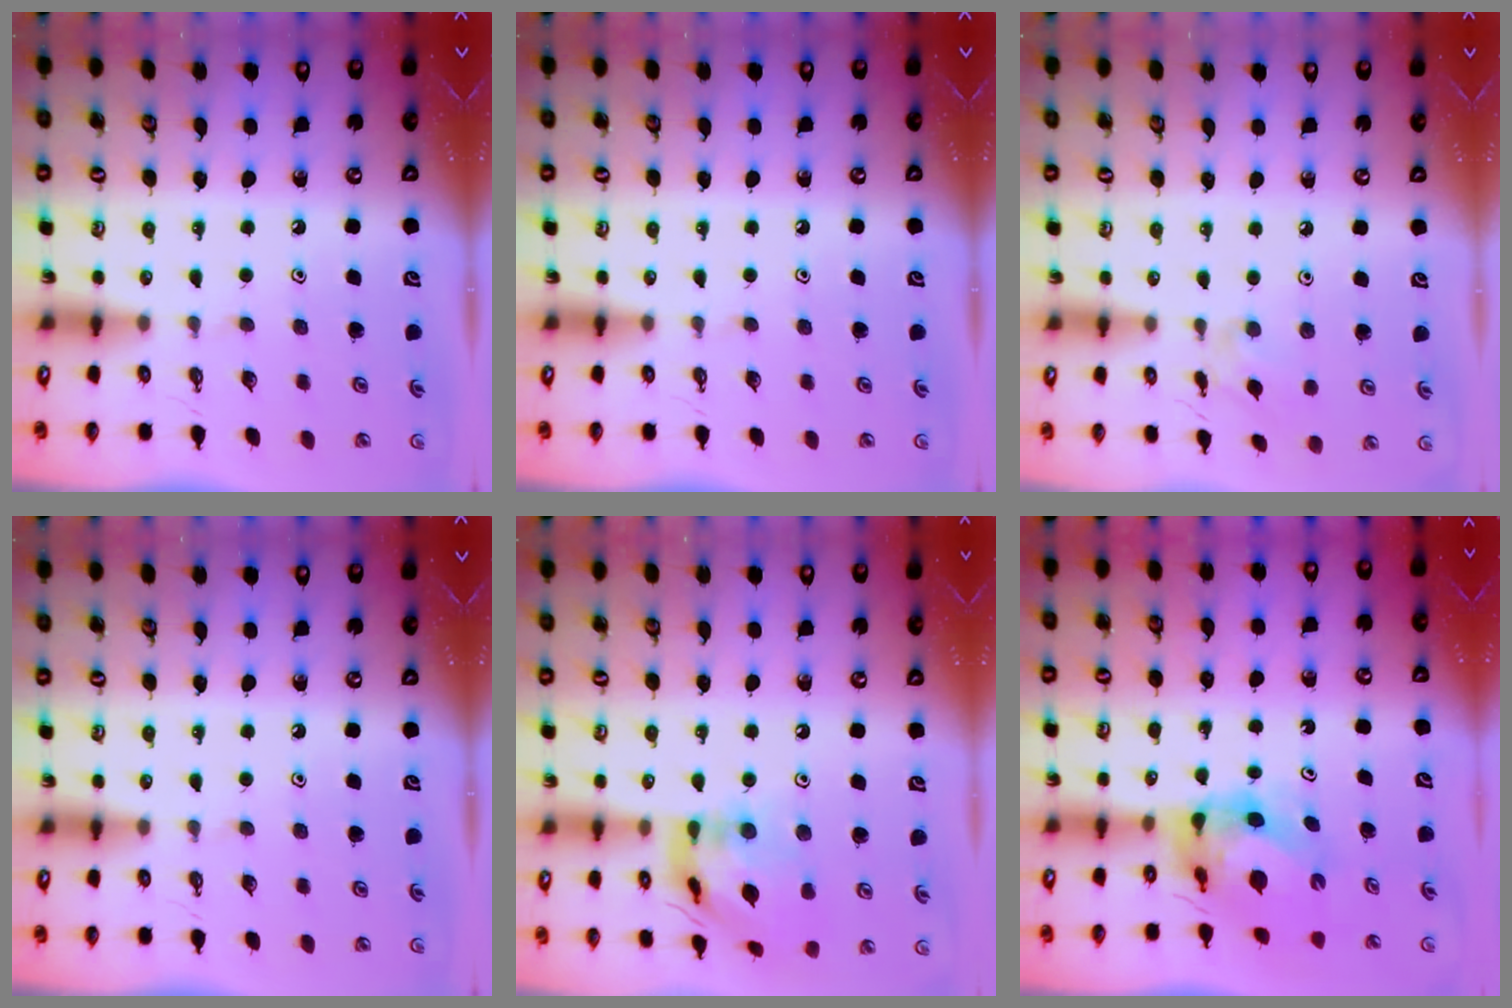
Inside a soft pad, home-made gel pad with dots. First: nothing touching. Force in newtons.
{"total": 0.0}
{"total": 6.5, "press": 6.4, "slide": 0.9}
{"total": 0.0}
{"total": 14.8, "press": 14.8, "slide": 1.2}
{"total": 6.7, "press": 6.7, "slide": 0.7}